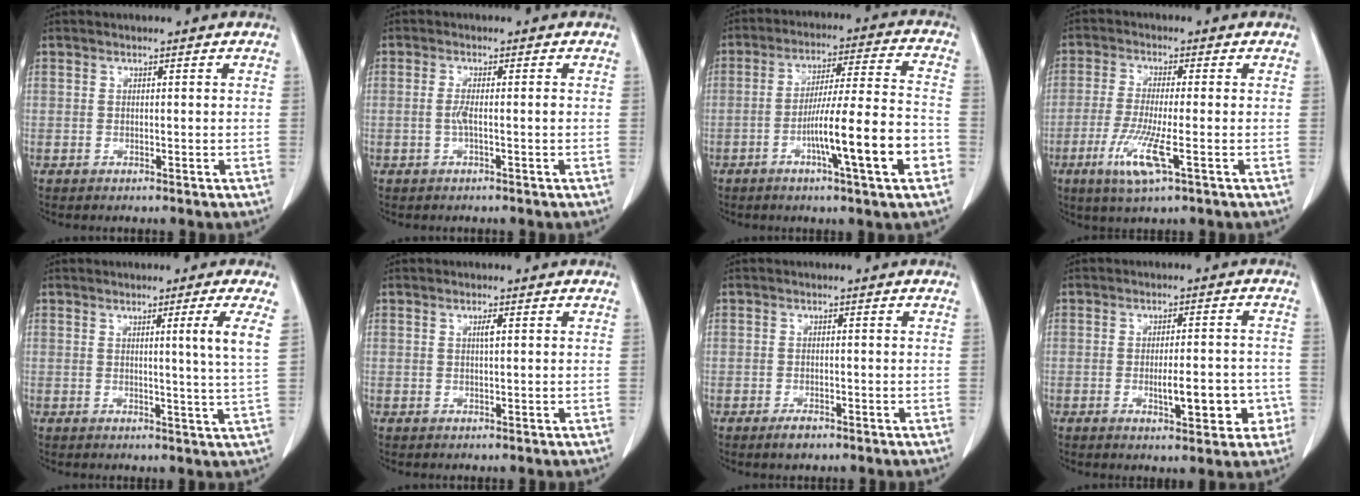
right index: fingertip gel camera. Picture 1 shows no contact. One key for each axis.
{"total": 1.8, "fx": -0.3, "fy": 0.0, "fz": 1.8, "tx": -0.032, "ty": 0.003, "tz": -0.005}
{"total": 13.9, "fx": -4.9, "fy": 0.0, "fz": 13.0, "tx": -0.211, "ty": 0.002, "tz": -0.078}
{"total": 7.4, "fx": -2.8, "fy": 0.3, "fz": 6.9, "tx": -0.141, "ty": -0.019, "tz": -0.053}
{"total": 4.8, "fx": 1.5, "fy": -1.8, "fz": 4.2, "tx": -0.066, "ty": -0.017, "tz": 0.025}
{"total": 1.0, "fx": 0.3, "fy": 0.0, "fz": 1.0, "tx": -0.021, "ty": 0.002, "tz": 0.006}
{"total": 1.8, "fx": -1.3, "fy": 0.8, "fz": 1.0, "tx": -0.020, "ty": 0.001, "tz": -0.016}
{"total": 7.0, "fx": -2.1, "fy": 2.2, "fz": 6.3, "tx": -0.080, "ty": 0.008, "tz": -0.018}